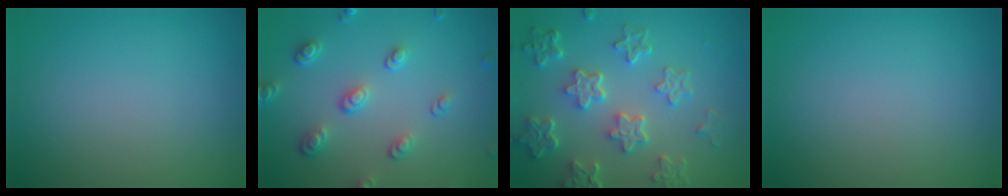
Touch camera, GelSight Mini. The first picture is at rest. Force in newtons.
{"total": 3.8, "press": 2.9, "slide": 2.5}
{"total": 6.2, "press": 4.8, "slide": 4.0}
{"total": 0.0}